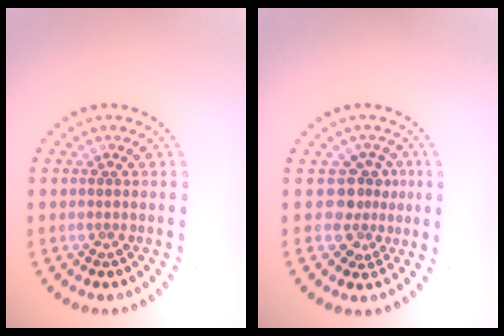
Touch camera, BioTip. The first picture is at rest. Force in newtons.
{"total": 2.7, "press": 2.1, "slide": 1.8}